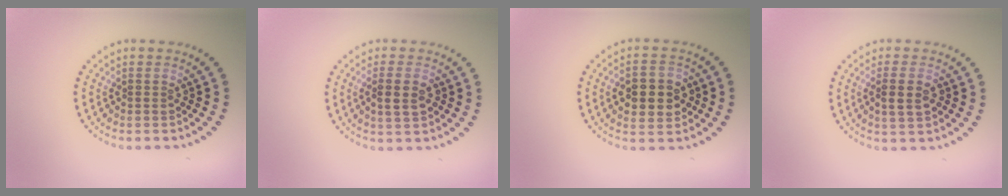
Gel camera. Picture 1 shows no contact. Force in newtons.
{"total": 2.2, "press": 2.2, "slide": 0.2}
{"total": 4.7, "press": 4.7, "slide": 0.3}
{"total": 2.2, "press": 2.2, "slide": 0.2}